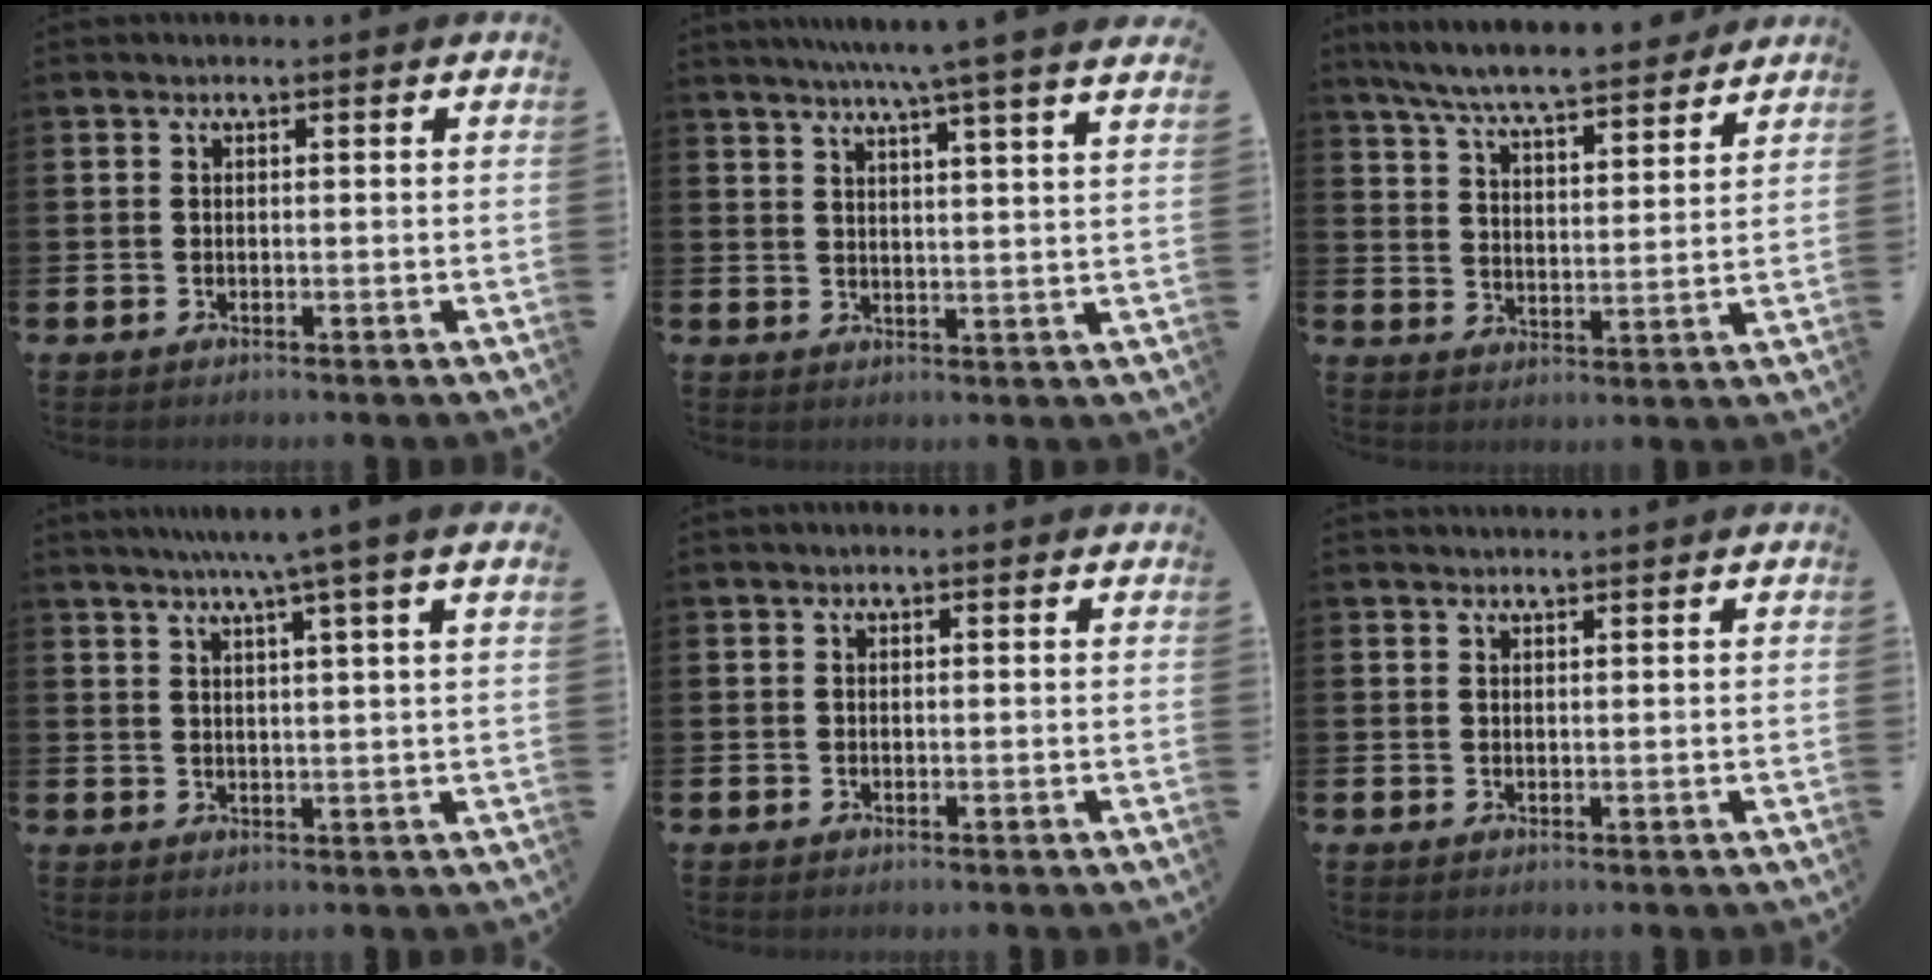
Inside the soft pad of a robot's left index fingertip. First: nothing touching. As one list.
[{"total": 6.1, "force": [5.4, -1.2, 2.5], "torque": [-0.055, -0.029, 0.090]}, {"total": 7.6, "force": [7.3, 0.5, 2.1], "torque": [-0.074, -0.046, 0.130]}, {"total": 5.1, "force": [4.2, -1.1, 2.7], "torque": [-0.052, -0.017, 0.068]}, {"total": 0.0}, {"total": 1.1, "force": [1.1, -0.1, 0.0], "torque": [0.014, -0.008, 0.018]}]